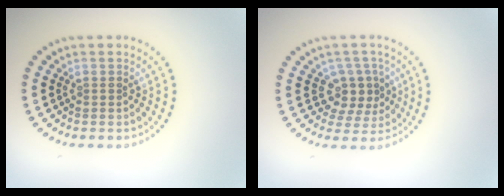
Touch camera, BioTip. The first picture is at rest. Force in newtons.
{"total": 3.0, "press": 2.3, "slide": 1.9}